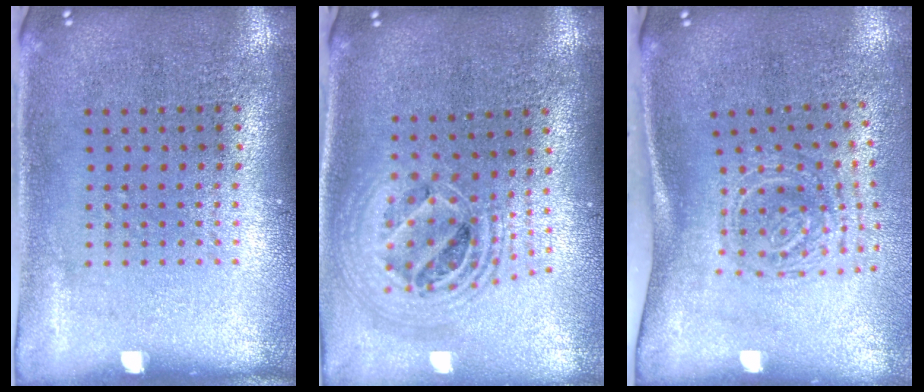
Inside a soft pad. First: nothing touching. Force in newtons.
{"total": 2.2, "press": 1.7, "slide": 1.4}
{"total": 1.9, "press": 1.3, "slide": 1.4}